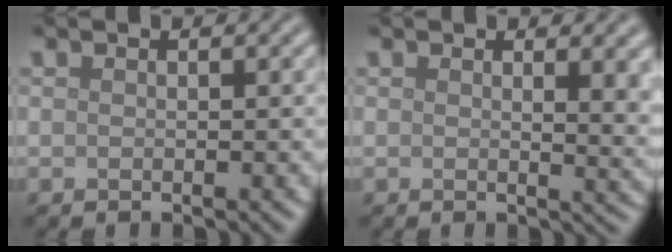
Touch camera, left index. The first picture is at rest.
{"total": 3.7, "force": [1.3, 1.4, 3.2], "torque": [-0.030, -0.002, 0.019]}